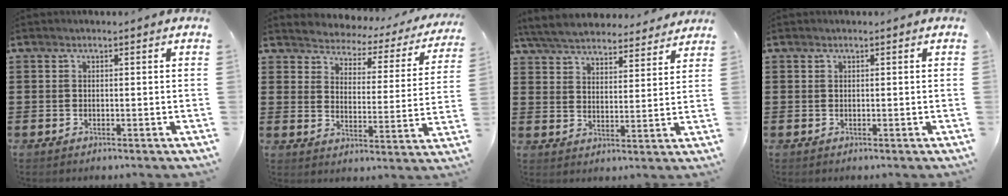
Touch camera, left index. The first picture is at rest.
{"total": 2.6, "force": [2.6, 0.6, -0.3], "torque": [-0.017, -0.028, 0.033]}
{"total": 6.2, "force": [6.0, 0.8, 1.2], "torque": [-0.052, -0.030, 0.107]}
{"total": 0.0}